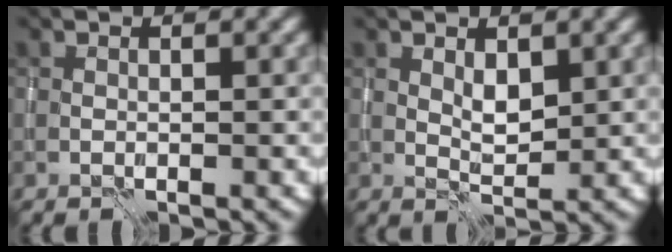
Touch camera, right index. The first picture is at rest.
{"total": 1.7, "force": [0.7, 0.8, 1.3], "torque": [-0.024, -0.004, 0.016]}